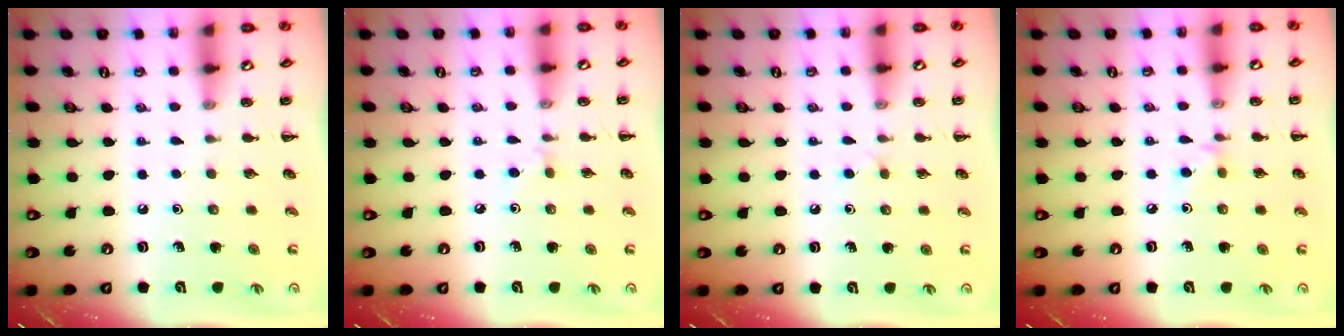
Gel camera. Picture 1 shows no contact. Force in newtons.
{"total": 3.2, "press": 3.0, "slide": 1.3}
{"total": 2.5, "press": 2.2, "slide": 1.0}
{"total": 4.0, "press": 3.8, "slide": 1.5}